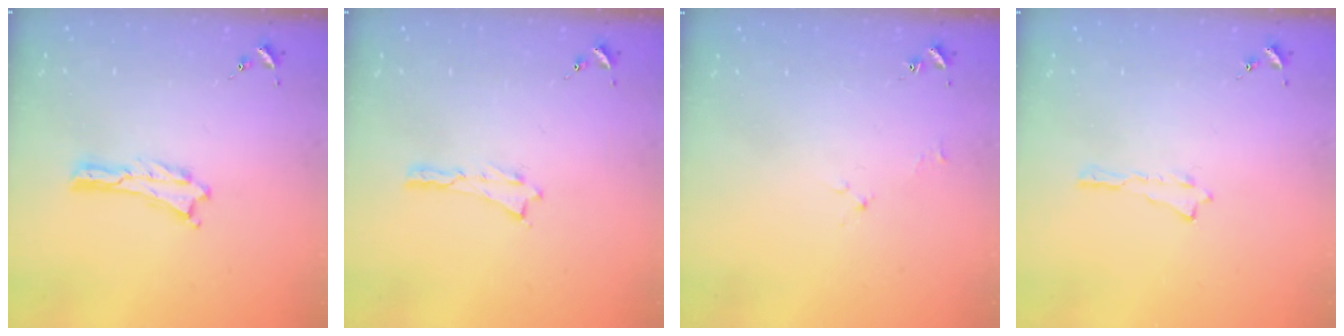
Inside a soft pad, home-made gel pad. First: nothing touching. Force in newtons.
{"total": 0.0}
{"total": 1.7, "press": 1.6, "slide": 0.3}
{"total": 0.0}